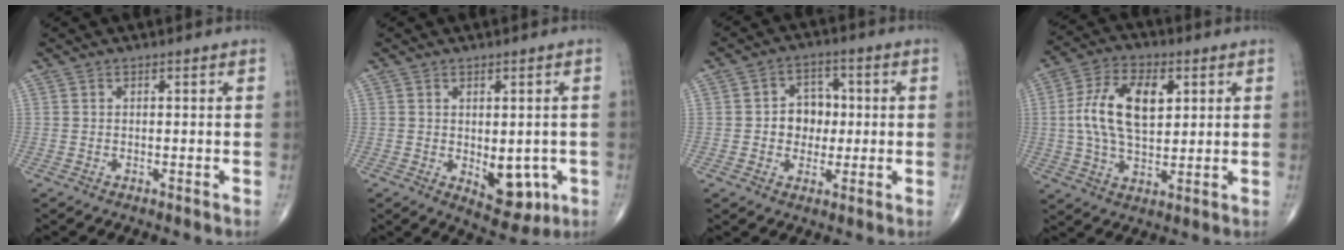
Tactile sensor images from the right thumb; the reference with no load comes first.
{"total": 7.5, "force": [-1.5, 4.2, 6.1], "torque": [-0.048, -0.008, -0.005]}
{"total": 7.0, "force": [0.0, 5.9, 3.9], "torque": [-0.018, 0.013, -0.006]}
{"total": 13.7, "force": [2.5, 7.6, 11.1], "torque": [-0.198, 0.005, 0.045]}